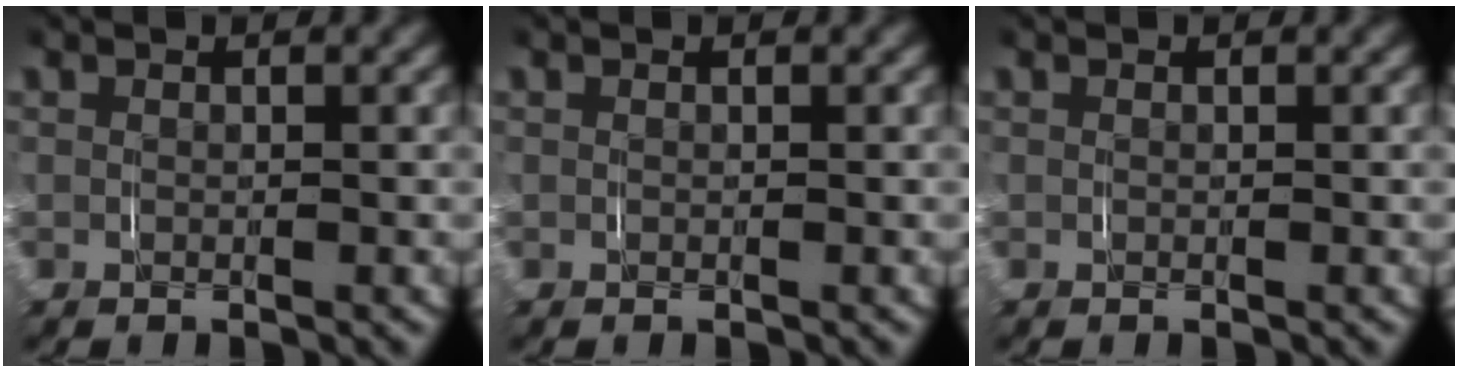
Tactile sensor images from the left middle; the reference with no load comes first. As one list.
[{"total": 0.0}, {"total": 0.0}]